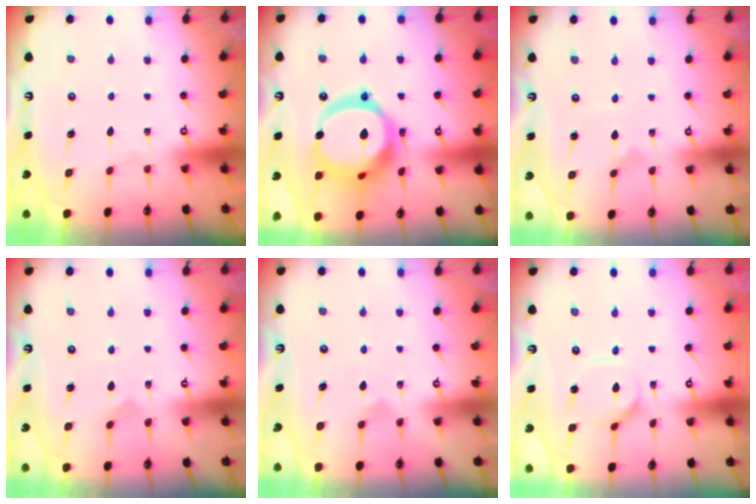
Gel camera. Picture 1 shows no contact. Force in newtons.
{"total": 21.8, "press": 21.7, "slide": 2.3}
{"total": 0.6, "press": 0.6, "slide": 0.0}
{"total": 2.7, "press": 2.7, "slide": 0.2}
{"total": 4.6, "press": 4.6, "slide": 0.3}
{"total": 4.5, "press": 4.5, "slide": 0.4}